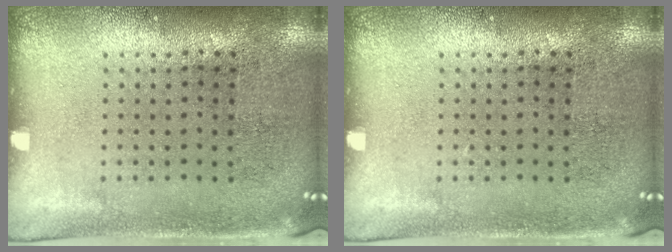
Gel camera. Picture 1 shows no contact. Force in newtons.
{"total": 0.0}